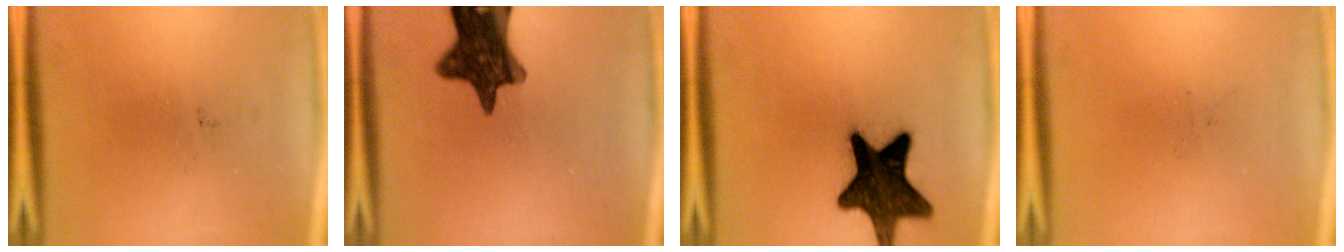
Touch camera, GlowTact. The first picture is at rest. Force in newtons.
{"total": 12.8}
{"total": 16.1}
{"total": 0.0}